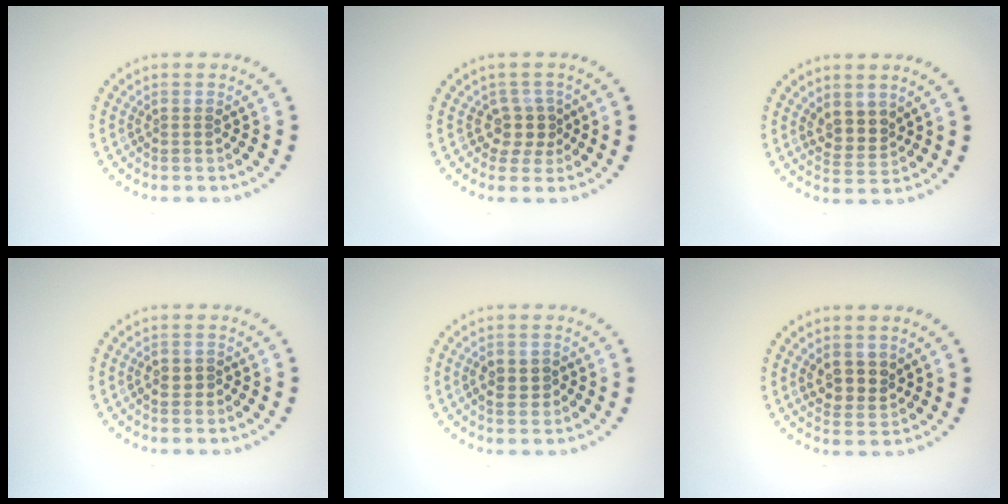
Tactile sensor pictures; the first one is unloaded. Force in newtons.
{"total": 2.5, "press": 1.9, "slide": 1.6}
{"total": 2.5, "press": 2.2, "slide": 1.1}
{"total": 0.8, "press": 0.7, "slide": 0.4}
{"total": 2.2, "press": 2.2, "slide": 0.2}
{"total": 2.7, "press": 2.5, "slide": 1.1}